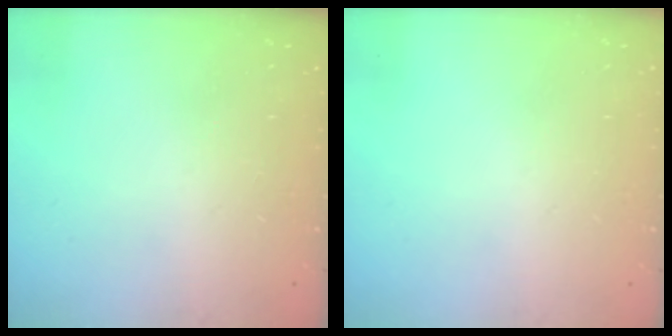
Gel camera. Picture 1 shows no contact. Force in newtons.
{"total": 0.0}